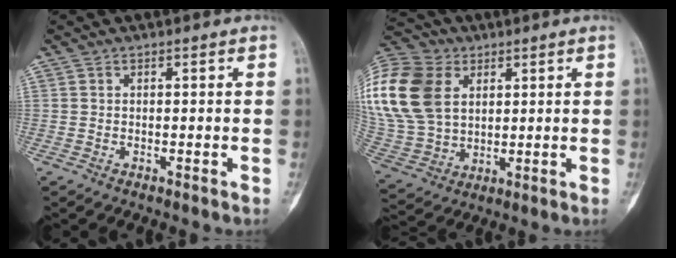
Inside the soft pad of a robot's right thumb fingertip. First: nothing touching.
{"total": 24.5, "force": [7.2, 17.7, 15.3], "torque": [-0.359, 0.021, 0.143]}